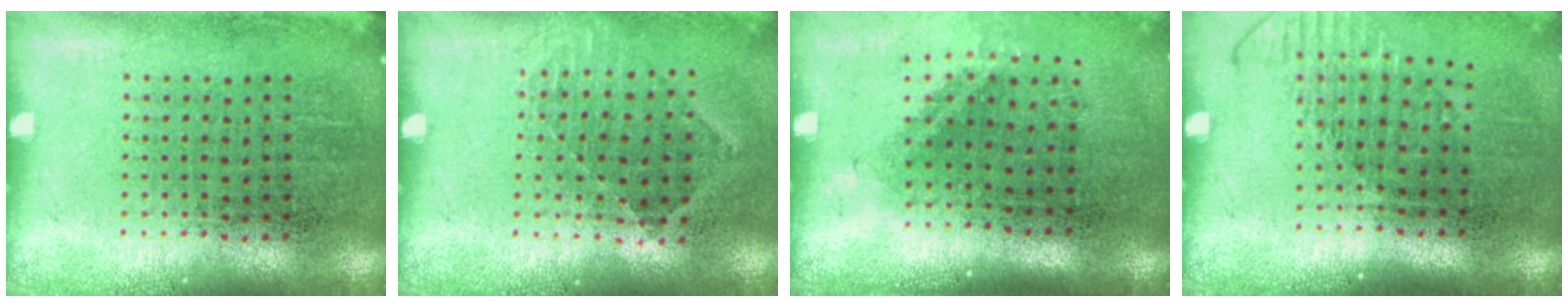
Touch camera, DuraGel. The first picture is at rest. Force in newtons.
{"total": 0.9, "press": 0.8, "slide": 0.3}
{"total": 1.5, "press": 1.0, "slide": 1.0}
{"total": 1.5, "press": 1.1, "slide": 0.9}